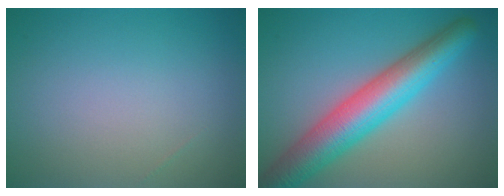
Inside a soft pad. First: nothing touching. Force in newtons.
{"total": 7.9, "press": 7.9, "slide": 0.2}